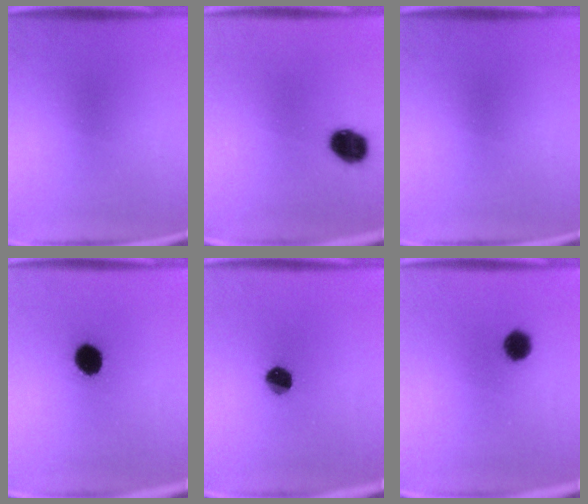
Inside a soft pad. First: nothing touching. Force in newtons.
{"total": 8.6}
{"total": 0.0}
{"total": 6.7}
{"total": 6.7}
{"total": 5.1}